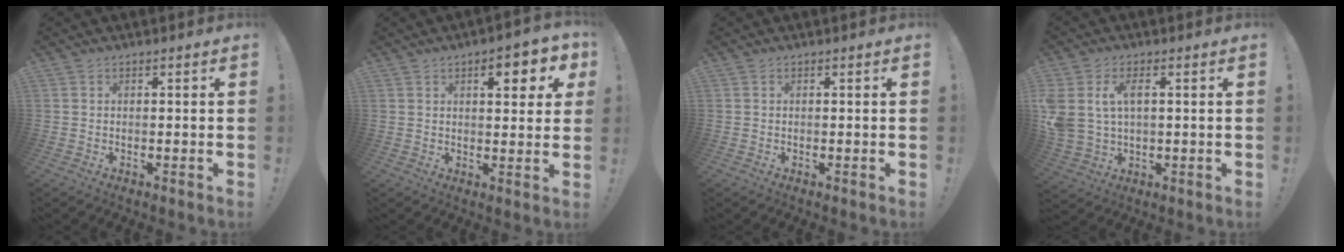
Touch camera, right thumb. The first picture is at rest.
{"total": 7.6, "force": [3.2, 2.7, 6.3], "torque": [-0.068, -0.011, 0.045]}
{"total": 0.0}
{"total": 8.3, "force": [2.9, 5.1, 5.8], "torque": [-0.124, -0.002, 0.056]}